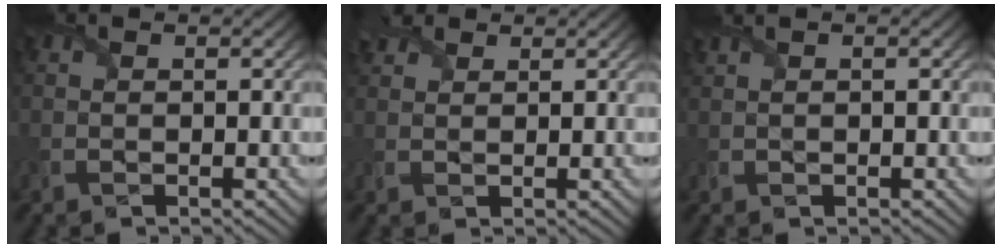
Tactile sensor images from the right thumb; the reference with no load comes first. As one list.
[{"total": 2.3, "force": [1.8, 1.2, 0.7], "torque": [-0.021, 0.010, 0.038]}, {"total": 1.1, "force": [0.8, 0.3, 0.7], "torque": [-0.023, 0.005, 0.013]}]